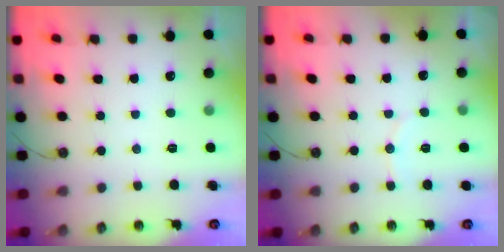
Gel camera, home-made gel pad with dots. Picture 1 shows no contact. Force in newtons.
{"total": 5.5, "press": 5.4, "slide": 1.0}